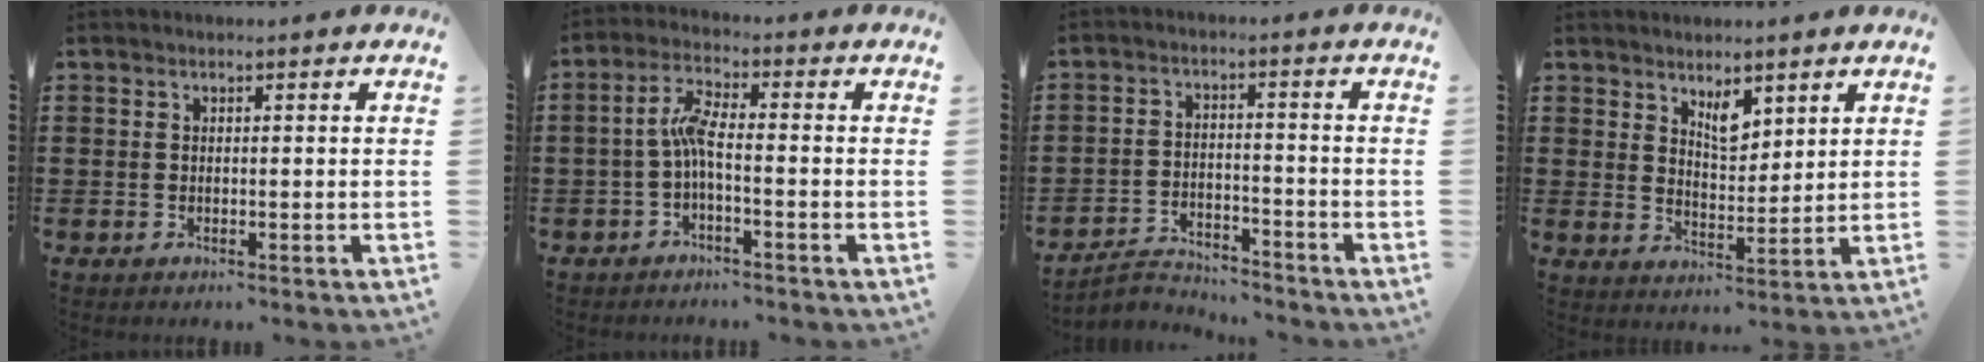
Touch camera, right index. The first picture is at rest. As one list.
[{"total": 4.8, "force": [-1.1, 1.1, 4.5], "torque": [-0.099, 0.001, -0.026]}, {"total": 3.7, "force": [-3.5, 1.0, 0.5], "torque": [-0.020, 0.006, -0.074]}, {"total": 4.6, "force": [3.3, 2.0, 2.6], "torque": [-0.043, -0.008, 0.055]}]